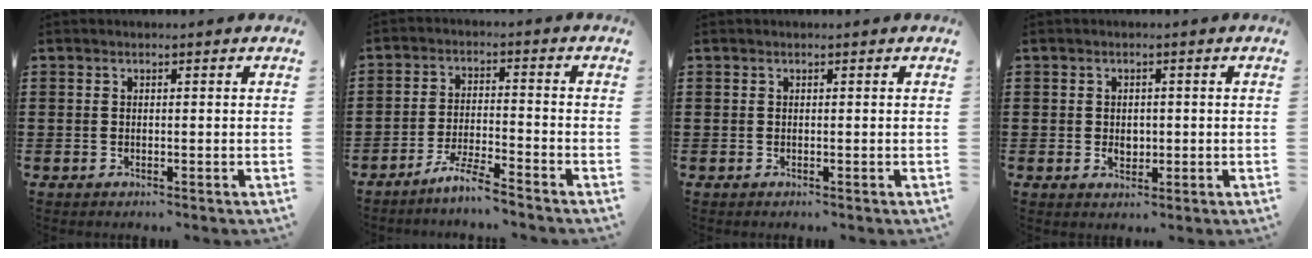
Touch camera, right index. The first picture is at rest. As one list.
[{"total": 5.0, "force": [-4.6, -0.4, 2.0], "torque": [-0.049, -0.009, -0.091]}, {"total": 0.0}, {"total": 2.0, "force": [-0.1, 1.5, 1.3], "torque": [-0.027, 0.007, -0.003]}]